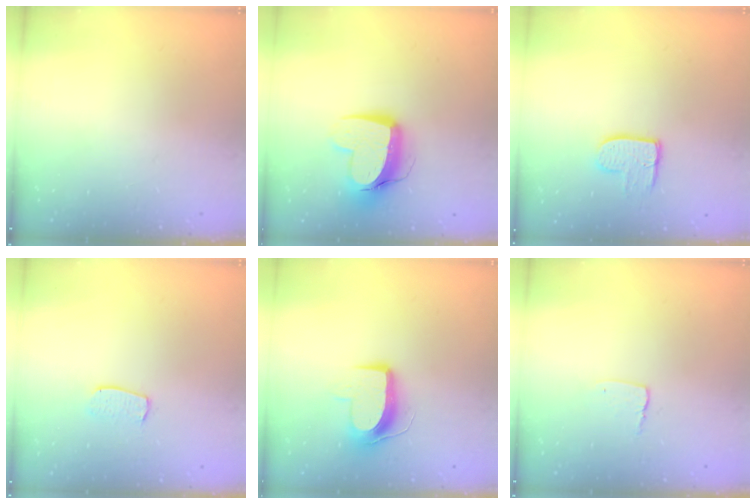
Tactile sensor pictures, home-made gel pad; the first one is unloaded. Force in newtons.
{"total": 12.4, "press": 12.3, "slide": 1.5}
{"total": 8.8, "press": 8.8, "slide": 0.6}
{"total": 6.1, "press": 6.1, "slide": 0.3}
{"total": 9.2, "press": 9.2, "slide": 0.2}
{"total": 3.8, "press": 3.8, "slide": 0.4}